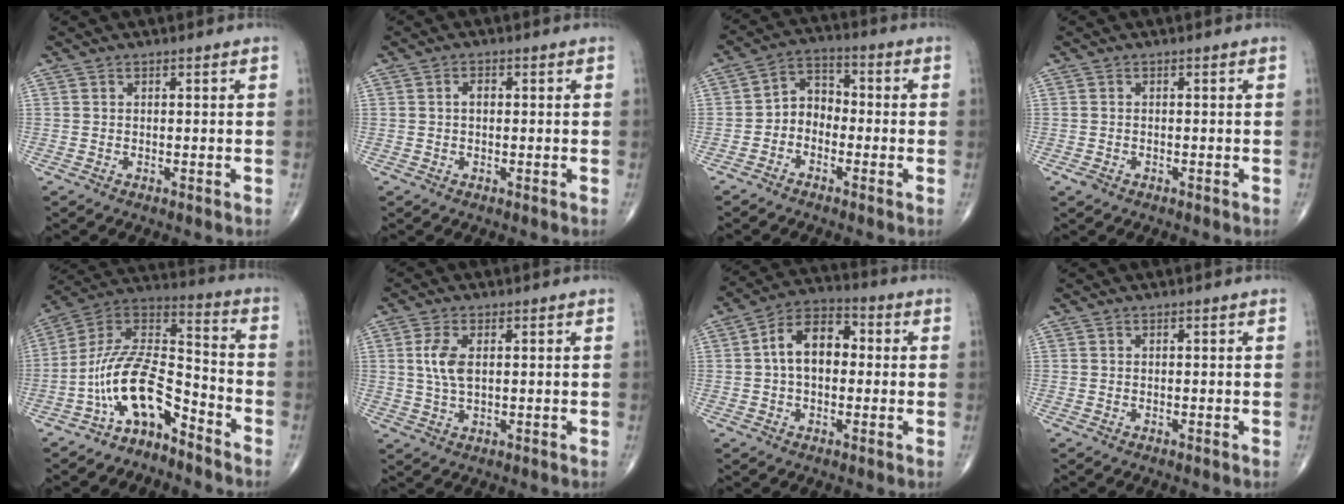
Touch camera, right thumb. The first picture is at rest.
{"total": 1.6, "force": [0.0, 1.1, 1.2], "torque": [-0.015, 0.006, -0.002]}
{"total": 5.8, "force": [-1.9, 4.5, 3.1], "torque": [-0.027, 0.033, -0.052]}
{"total": 1.2, "force": [-0.7, 0.8, 0.5], "torque": [-0.013, 0.003, -0.013]}
{"total": 13.5, "force": [-8.4, 5.7, 8.9], "torque": [-0.161, 0.100, -0.165]}
{"total": 5.3, "force": [1.0, 2.6, 4.5], "torque": [-0.099, -0.001, 0.021]}
{"total": 10.3, "force": [0.6, 6.7, 7.8], "torque": [-0.117, 0.032, 0.000]}
{"total": 0.0}